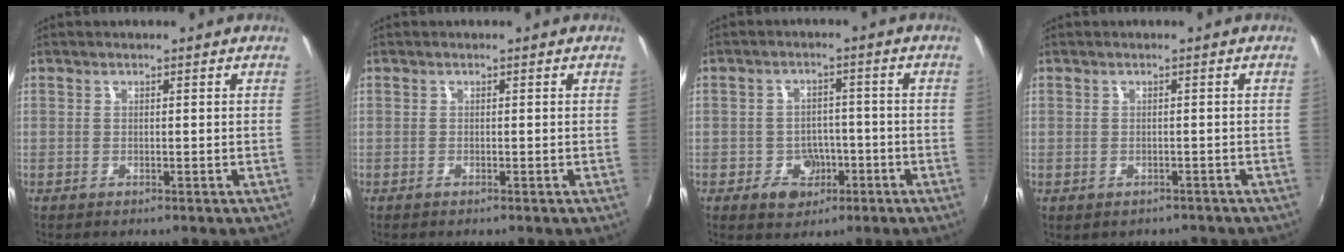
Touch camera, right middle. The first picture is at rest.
{"total": 0.0}
{"total": 5.9, "force": [-2.8, 4.8, 2.0], "torque": [-0.048, 0.013, -0.029]}
{"total": 2.4, "force": [-1.6, 1.6, 0.8], "torque": [-0.019, -0.010, -0.017]}